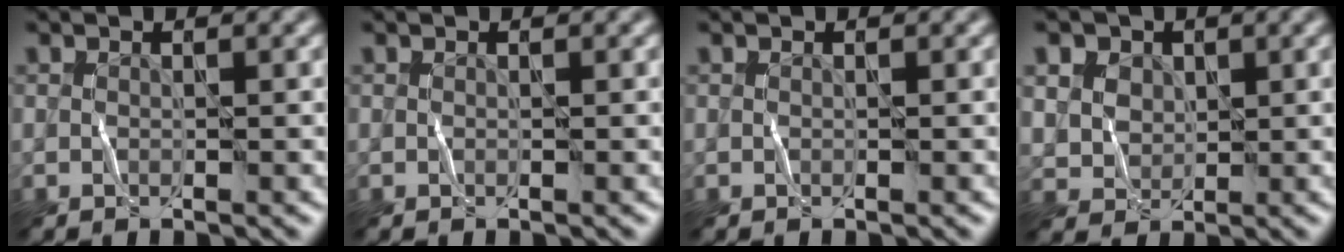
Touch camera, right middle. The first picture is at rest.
{"total": 0.0}
{"total": 0.0}
{"total": 3.8, "force": [2.4, 2.8, 0.9], "torque": [-0.053, 0.013, 0.045]}